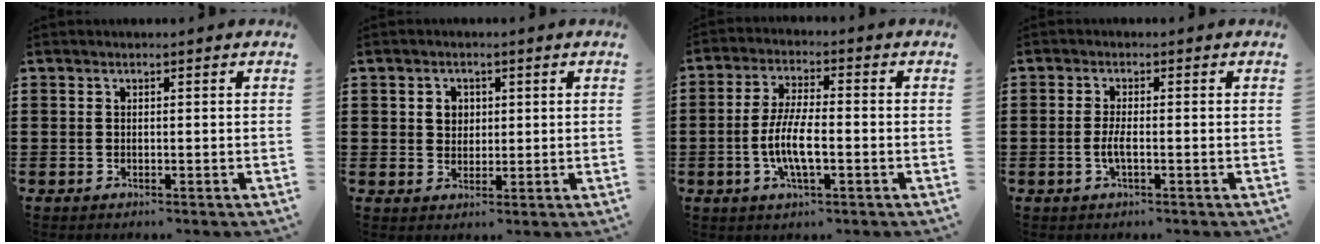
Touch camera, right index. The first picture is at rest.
{"total": 2.6, "force": [0.6, 2.2, 1.2], "torque": [-0.031, 0.010, 0.009]}
{"total": 7.3, "force": [-1.8, 2.1, 6.8], "torque": [-0.147, -0.010, -0.039]}
{"total": 2.6, "force": [-0.7, 0.5, 2.5], "torque": [-0.058, -0.006, -0.017]}